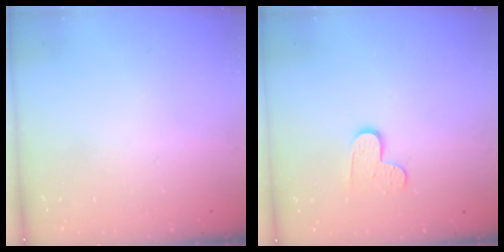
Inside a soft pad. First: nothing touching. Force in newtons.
{"total": 7.9, "press": 7.9, "slide": 0.5}